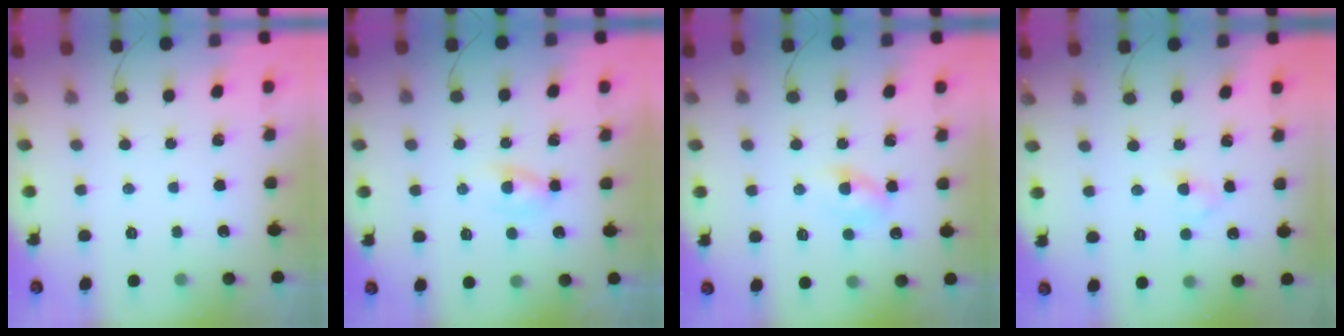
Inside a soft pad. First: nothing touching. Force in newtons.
{"total": 2.3, "press": 2.1, "slide": 0.9}
{"total": 3.4, "press": 3.2, "slide": 1.2}
{"total": 2.7, "press": 2.4, "slide": 1.1}